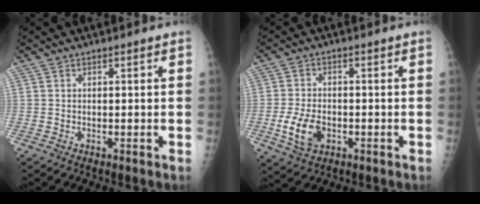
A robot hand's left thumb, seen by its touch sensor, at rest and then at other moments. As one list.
[{"total": 7.0, "force": [-2.0, 4.6, 4.9], "torque": [-0.093, 0.002, -0.032]}]